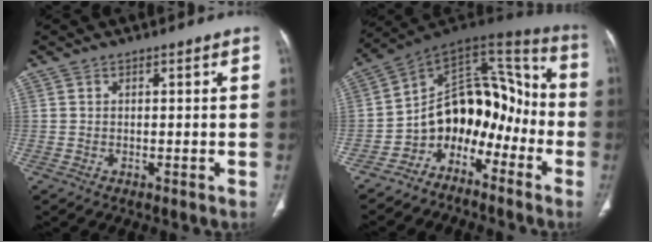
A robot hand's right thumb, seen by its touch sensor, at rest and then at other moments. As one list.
[{"total": 14.4, "force": [-6.6, 9.9, 8.2], "torque": [-0.071, 0.123, -0.118]}]